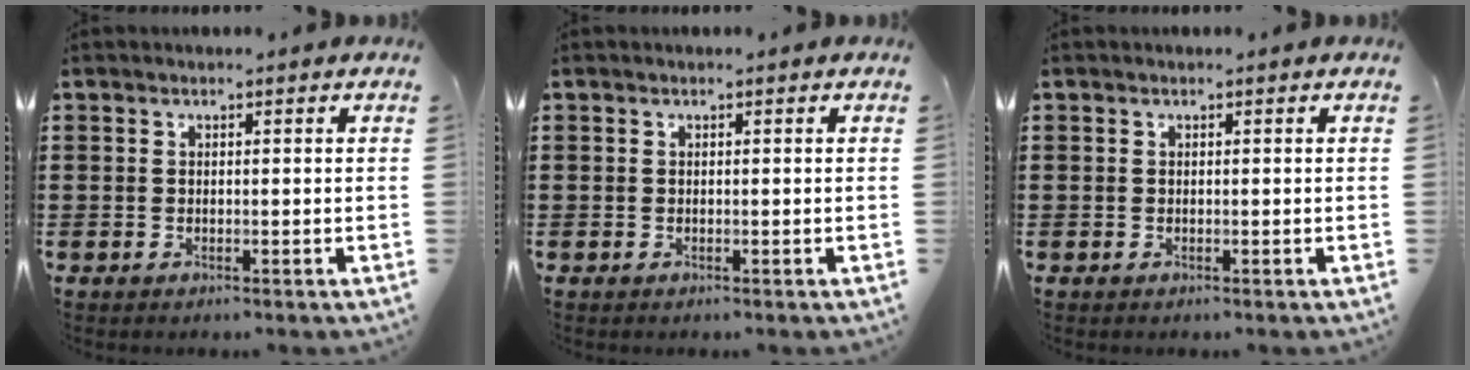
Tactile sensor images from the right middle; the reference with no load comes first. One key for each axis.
{"total": 0.0}
{"total": 0.0}